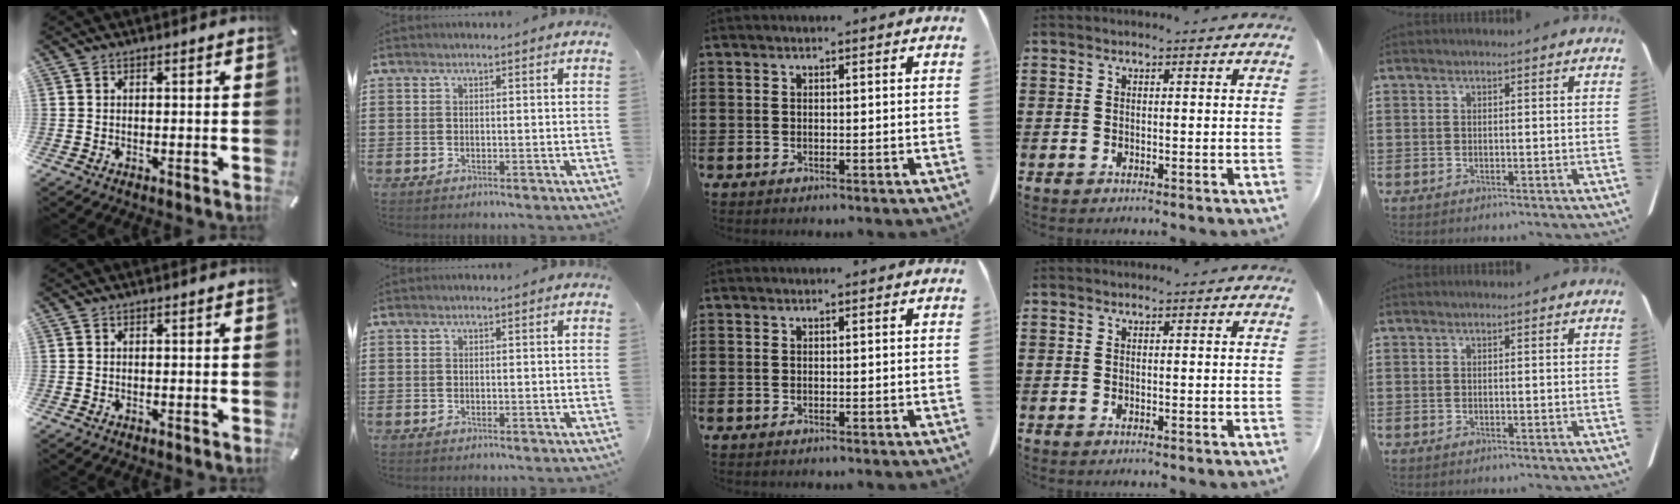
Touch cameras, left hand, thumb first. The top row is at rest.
{}